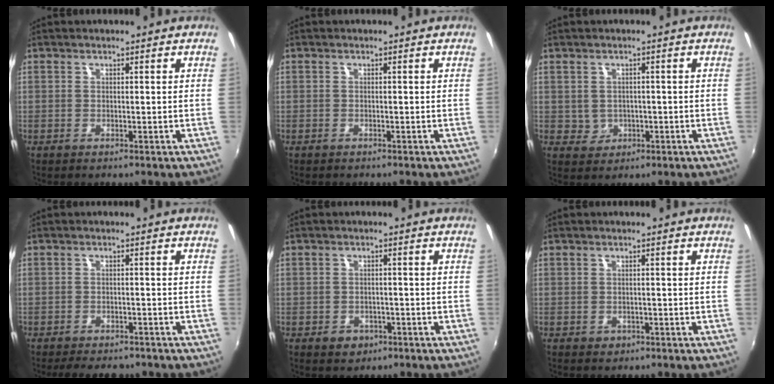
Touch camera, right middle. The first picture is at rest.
{"total": 0.7, "force": [-0.6, 0.2, 0.1], "torque": [-0.005, 0.000, -0.009]}
{"total": 2.9, "force": [-0.2, 2.8, 0.8], "torque": [-0.015, 0.006, 0.006]}
{"total": 7.4, "force": [-6.2, 2.8, 3.0], "torque": [-0.073, -0.013, -0.090]}
{"total": 3.4, "force": [-1.9, 2.6, 1.2], "torque": [-0.029, 0.002, -0.023]}
{"total": 1.7, "force": [-0.9, 1.3, 0.6], "torque": [-0.013, -0.002, -0.009]}